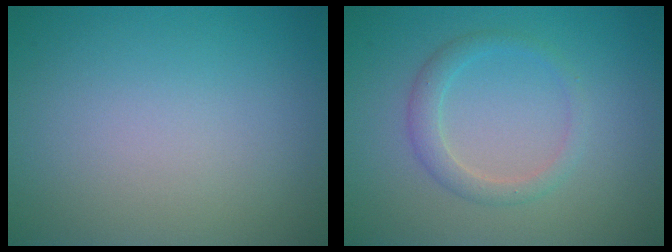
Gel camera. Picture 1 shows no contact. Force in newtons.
{"total": 2.0, "press": 2.0, "slide": 0.1}